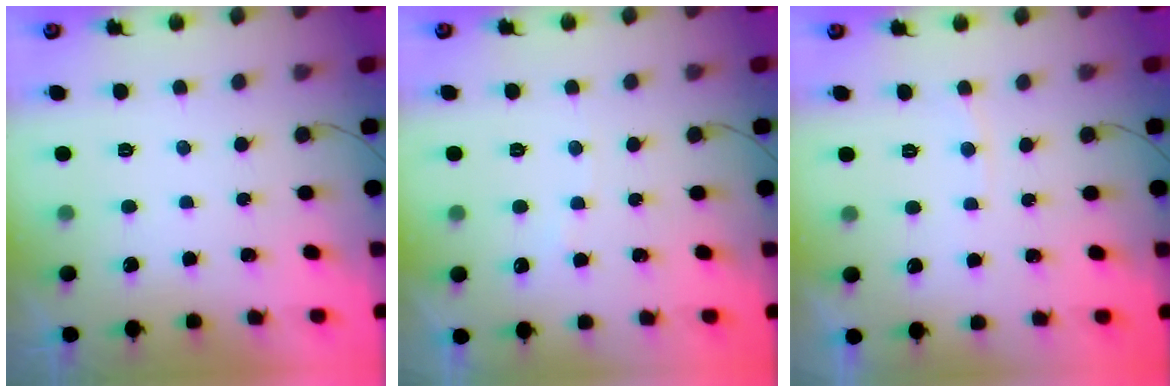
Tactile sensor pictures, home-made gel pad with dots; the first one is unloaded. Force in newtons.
{"total": 2.9, "press": 2.9, "slide": 0.5}
{"total": 2.9, "press": 2.9, "slide": 0.4}